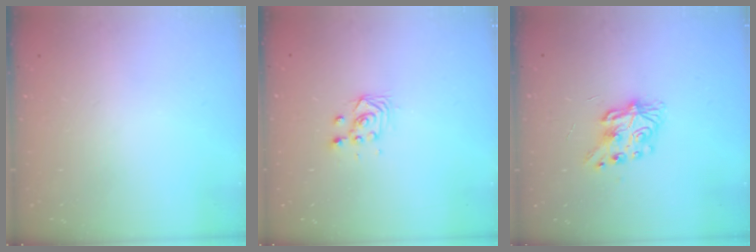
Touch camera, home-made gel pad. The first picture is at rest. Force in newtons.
{"total": 3.7, "press": 3.4, "slide": 1.4}
{"total": 8.4, "press": 8.3, "slide": 0.3}